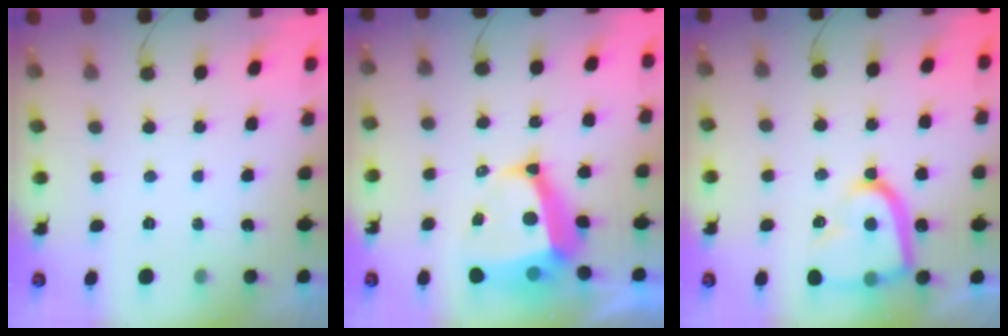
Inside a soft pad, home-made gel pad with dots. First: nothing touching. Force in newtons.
{"total": 11.1, "press": 11.0, "slide": 1.2}
{"total": 17.5, "press": 17.5, "slide": 1.3}